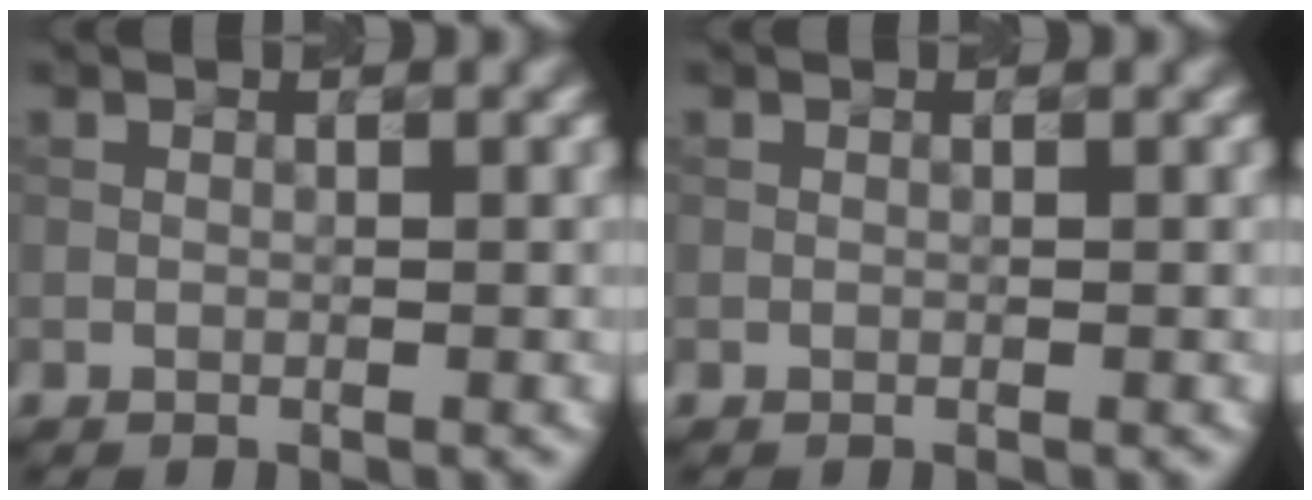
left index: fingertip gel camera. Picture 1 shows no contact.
{"total": 0.0}